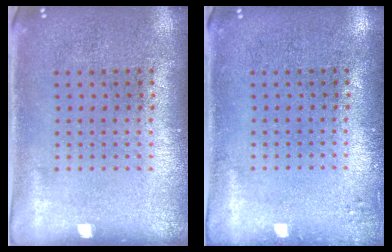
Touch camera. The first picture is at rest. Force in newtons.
{"total": 1.0, "press": 1.0, "slide": 0.2}